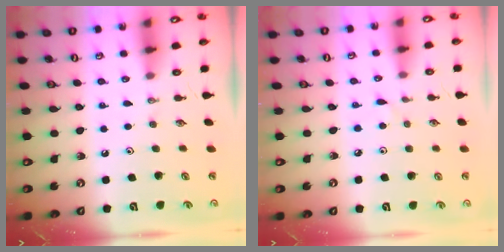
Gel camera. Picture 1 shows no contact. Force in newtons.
{"total": 2.2, "press": 2.2, "slide": 0.3}